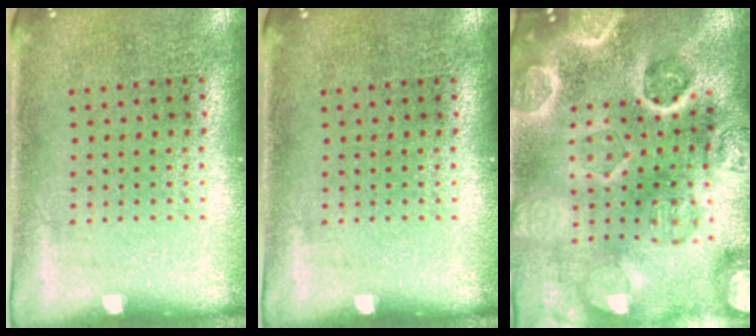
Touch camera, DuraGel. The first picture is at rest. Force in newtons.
{"total": 0.0}
{"total": 5.2, "press": 4.5, "slide": 2.7}